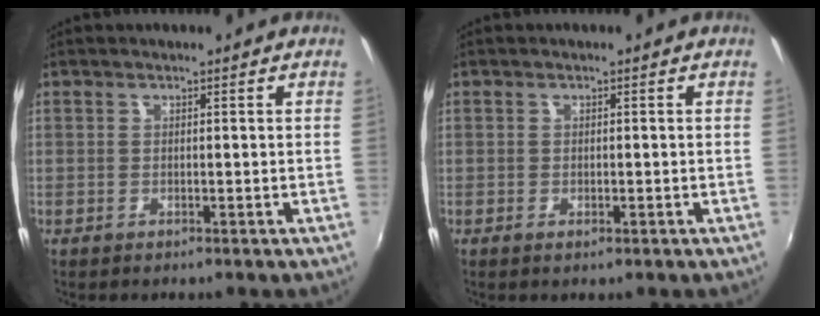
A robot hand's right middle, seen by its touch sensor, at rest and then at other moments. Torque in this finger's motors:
{"motor_torque": [-0.12, -0.01, -0.06, 0.00]}